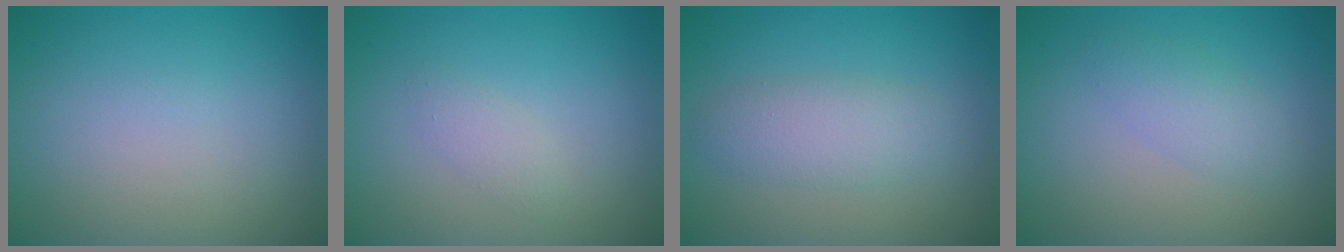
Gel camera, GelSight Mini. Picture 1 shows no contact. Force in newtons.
{"total": 1.2, "press": 1.2, "slide": 0.0}
{"total": 3.2, "press": 3.2, "slide": 0.1}
{"total": 2.1, "press": 2.1, "slide": 0.1}